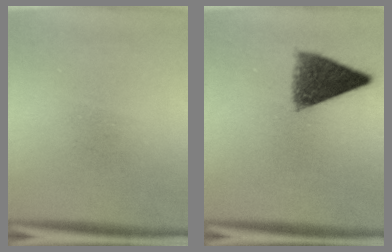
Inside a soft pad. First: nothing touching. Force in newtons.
{"total": 8.4}